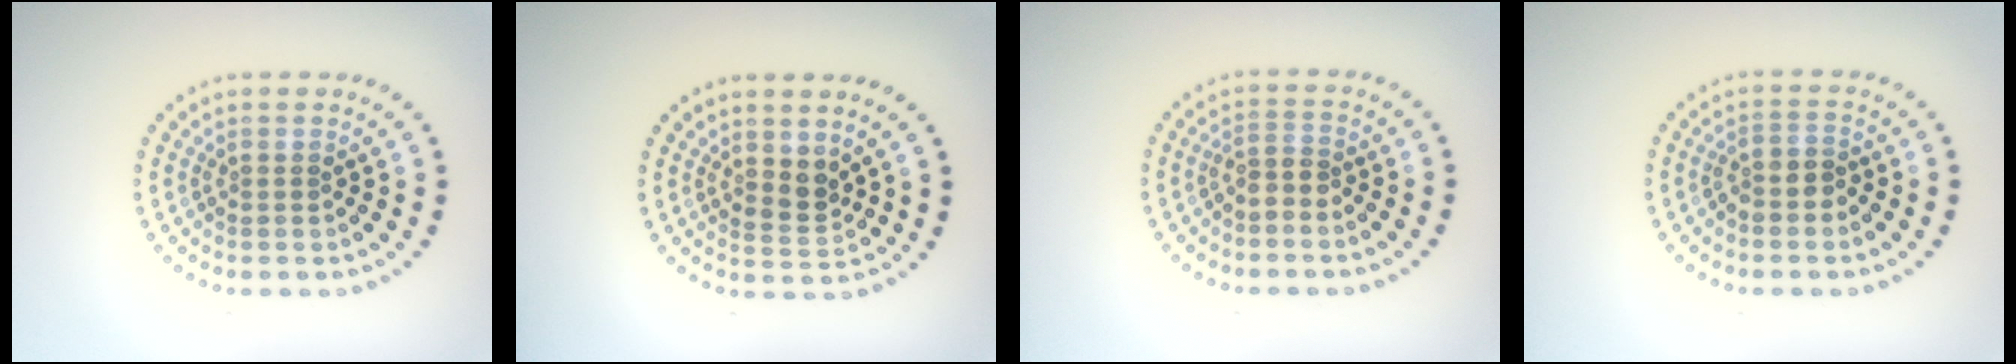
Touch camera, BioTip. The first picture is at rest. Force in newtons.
{"total": 1.9, "press": 1.6, "slide": 1.0}
{"total": 1.5, "press": 1.1, "slide": 1.0}
{"total": 2.2, "press": 1.9, "slide": 1.2}